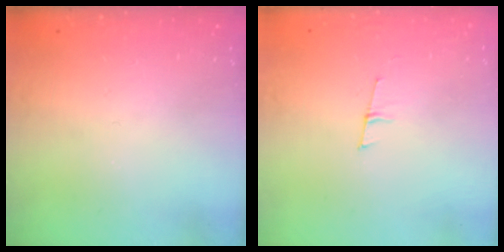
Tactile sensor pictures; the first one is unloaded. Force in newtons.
{"total": 5.3, "press": 4.5, "slide": 2.9}